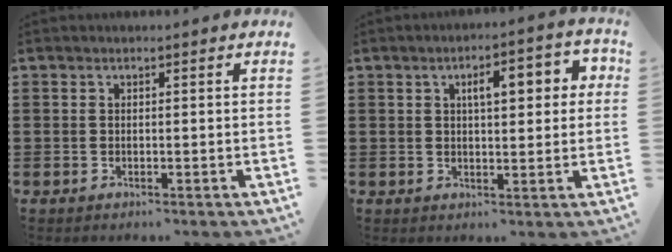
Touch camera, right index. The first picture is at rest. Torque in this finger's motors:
{"motor_torque": [0.89, -0.02, 0.65, 0.11]}